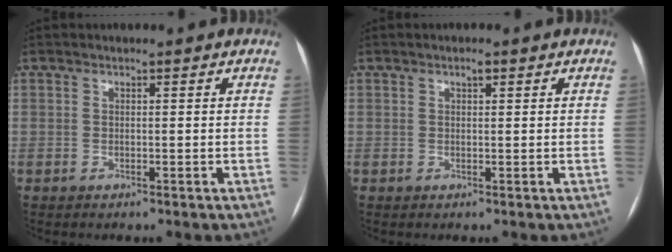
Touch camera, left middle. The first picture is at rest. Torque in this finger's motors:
{"motor_torque": [0.05, -0.05, -0.01, 0.02]}